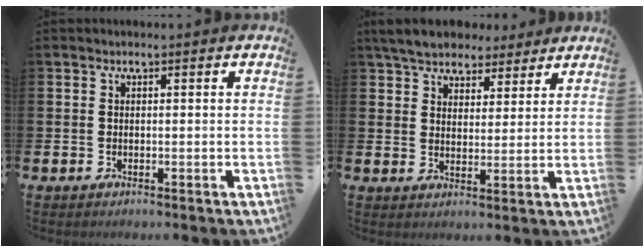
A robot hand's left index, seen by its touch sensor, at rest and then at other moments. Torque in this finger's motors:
{"motor_torque": [2.14, 0.00, 0.25, 0.21]}